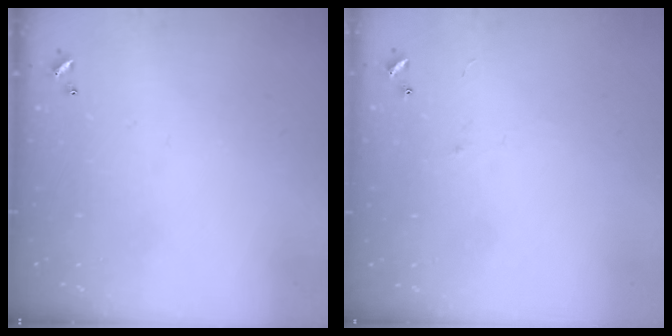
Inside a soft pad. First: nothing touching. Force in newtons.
{"total": 0.6, "press": 0.0, "slide": 0.6}